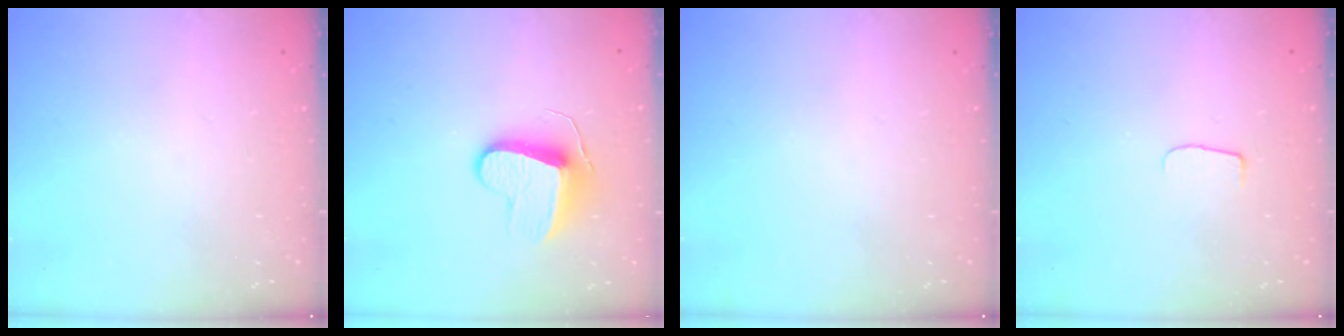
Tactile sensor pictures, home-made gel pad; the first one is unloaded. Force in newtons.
{"total": 9.9, "press": 9.8, "slide": 0.6}
{"total": 0.0}
{"total": 4.5, "press": 4.4, "slide": 0.5}